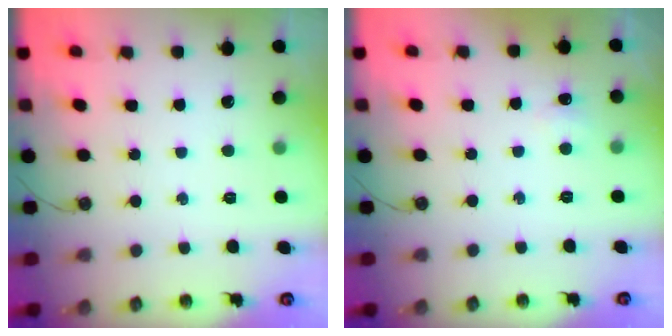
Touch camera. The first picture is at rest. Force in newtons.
{"total": 3.9, "press": 3.9, "slide": 0.6}